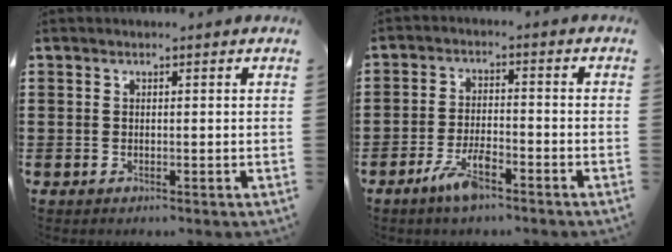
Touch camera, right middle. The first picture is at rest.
{"total": 5.8, "force": [-3.6, 1.8, 4.1], "torque": [-0.085, 0.003, -0.068]}